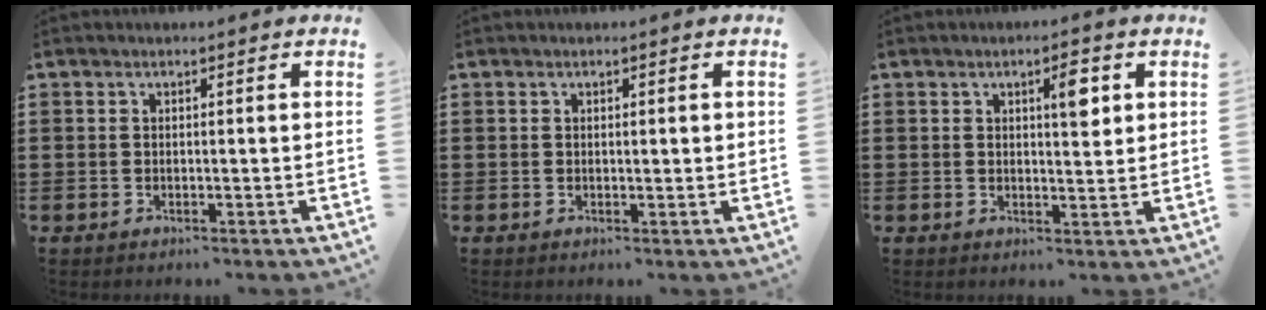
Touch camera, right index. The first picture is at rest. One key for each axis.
{"total": 0.6, "fx": 0.2, "fy": 0.0, "fz": 0.5, "tx": -0.010, "ty": 0.000, "tz": 0.003}
{"total": 4.1, "fx": 1.6, "fy": 1.2, "fz": 3.6, "tx": -0.050, "ty": -0.001, "tz": 0.018}